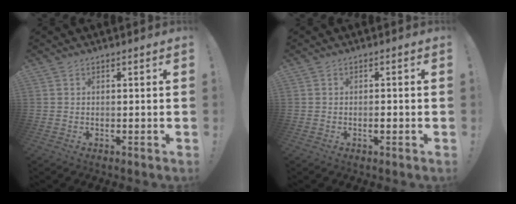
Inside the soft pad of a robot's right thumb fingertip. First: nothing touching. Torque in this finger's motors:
{"motor_torque": [1.10, 0.87, 0.18, -0.24, 0.00]}